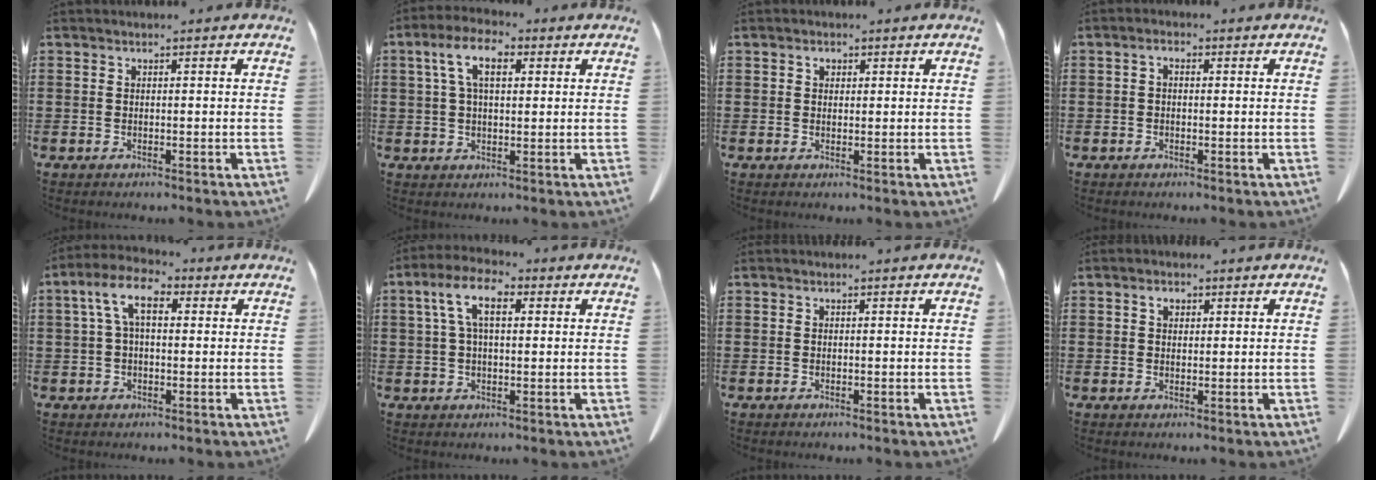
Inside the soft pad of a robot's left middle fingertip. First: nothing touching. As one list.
[{"total": 6.8, "force": [2.6, 3.2, 5.4], "torque": [-0.118, 0.013, 0.045]}, {"total": 1.2, "force": [0.6, 0.8, 0.6], "torque": [-0.008, 0.001, 0.009]}, {"total": 1.6, "force": [-0.5, 0.9, 1.2], "torque": [-0.033, -0.002, -0.012]}, {"total": 7.1, "force": [2.0, 3.6, 5.7], "torque": [-0.126, 0.011, 0.033]}, {"total": 7.1, "force": [2.4, 3.2, 5.9], "torque": [-0.123, 0.013, 0.042]}, {"total": 0.0}, {"total": 1.8, "force": [1.0, 1.1, 1.1], "torque": [-0.018, 0.000, 0.017]}]